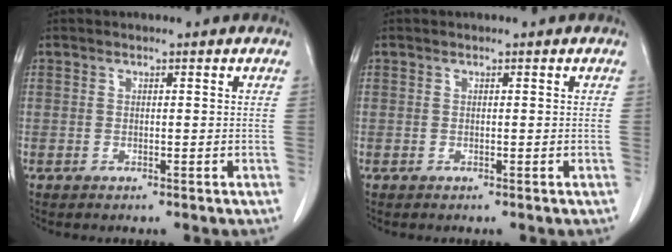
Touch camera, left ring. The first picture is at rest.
{"total": 0.0}